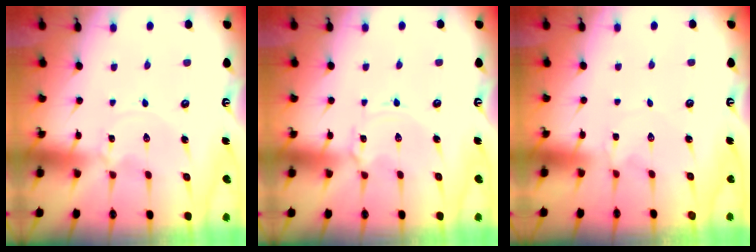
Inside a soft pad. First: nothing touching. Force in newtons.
{"total": 1.9, "press": 1.9, "slide": 0.2}
{"total": 1.3, "press": 1.3, "slide": 0.3}